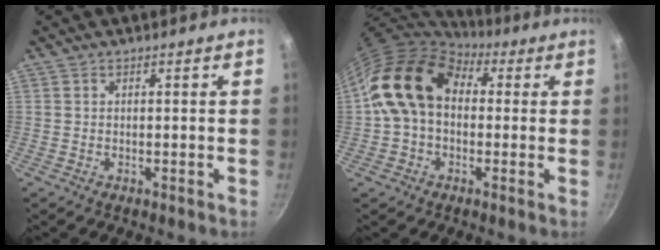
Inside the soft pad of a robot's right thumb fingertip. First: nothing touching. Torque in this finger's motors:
{"motor_torque": [2.27, 2.74, 0.90, -0.83, 0.28]}